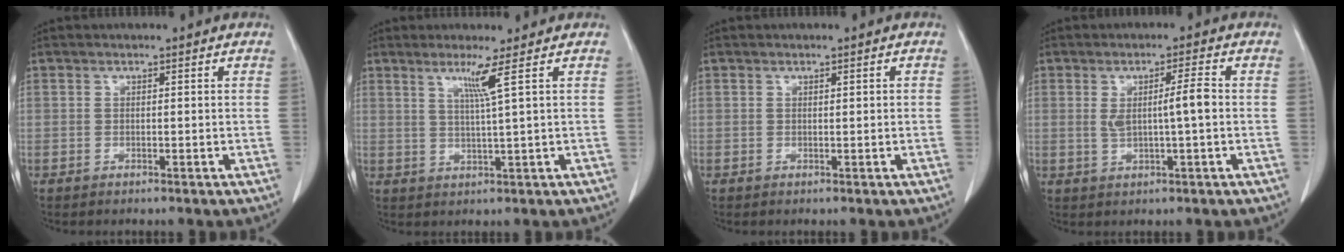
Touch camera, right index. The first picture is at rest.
{"total": 3.8, "force": [1.8, -1.6, 2.9], "torque": [-0.059, -0.011, 0.042]}
{"total": 0.5, "force": [0.1, 0.0, 0.5], "torque": [-0.009, 0.000, 0.003]}
{"total": 4.7, "force": [0.3, 0.1, 4.7], "torque": [-0.081, 0.001, 0.008]}